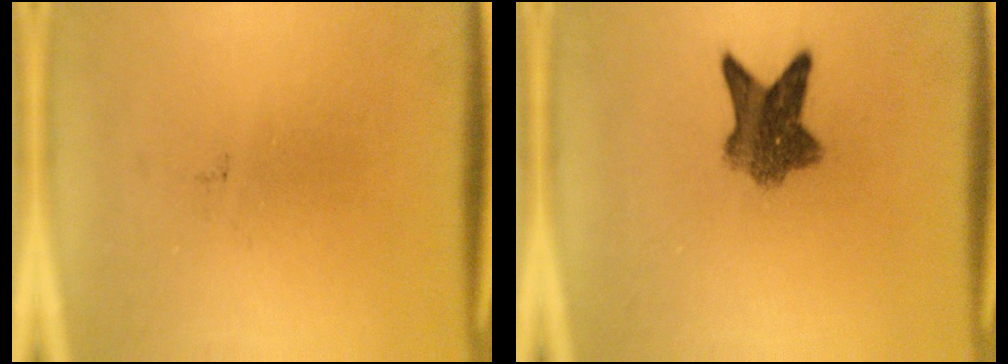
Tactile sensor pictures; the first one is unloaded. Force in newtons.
{"total": 6.9}